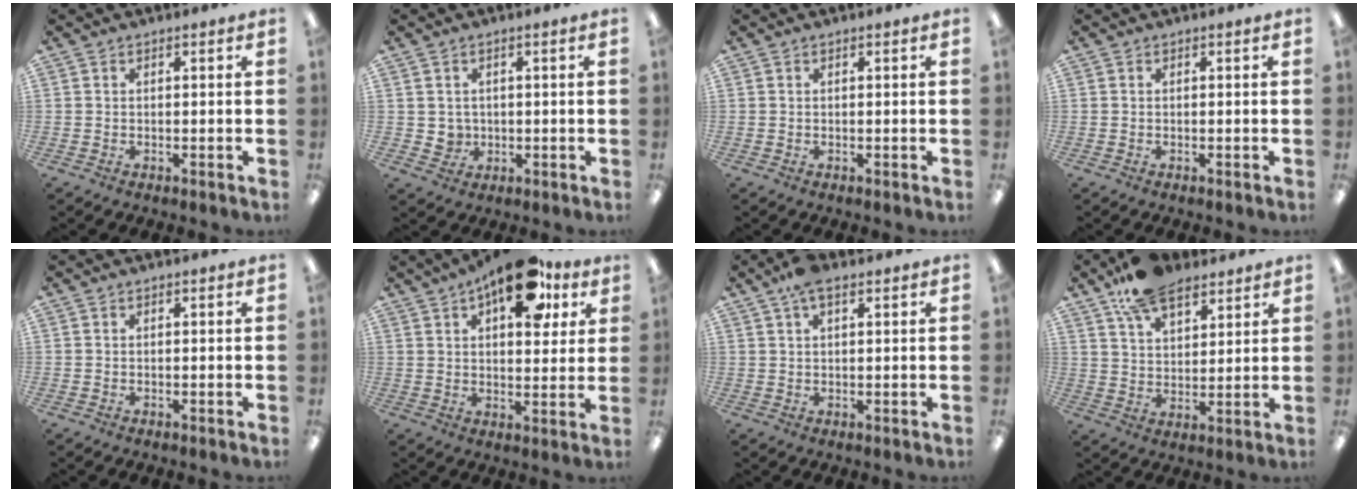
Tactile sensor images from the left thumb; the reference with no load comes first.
{"total": 3.1, "force": [0.7, 2.9, 0.7], "torque": [-0.009, 0.000, 0.013]}
{"total": 0.0}
{"total": 0.0}
{"total": 0.0}
{"total": 16.5, "force": [9.0, 7.5, 11.6], "torque": [-0.155, -0.036, 0.145]}
{"total": 5.4, "force": [3.0, 2.1, 3.9], "torque": [-0.083, 0.003, 0.054]}
{"total": 12.9, "force": [9.1, 6.4, 6.5], "torque": [-0.115, -0.037, 0.168]}